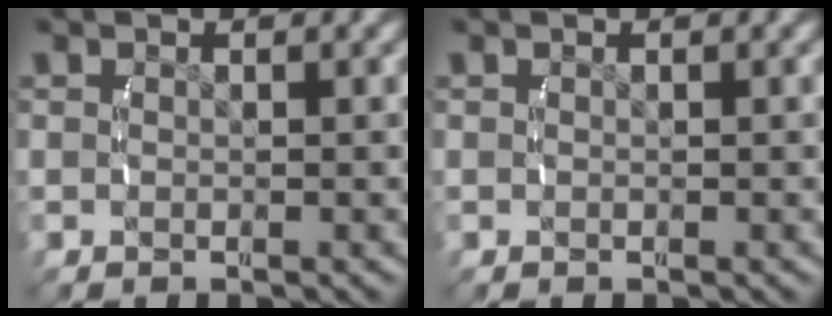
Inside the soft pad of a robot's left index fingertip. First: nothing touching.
{"total": 0.0}